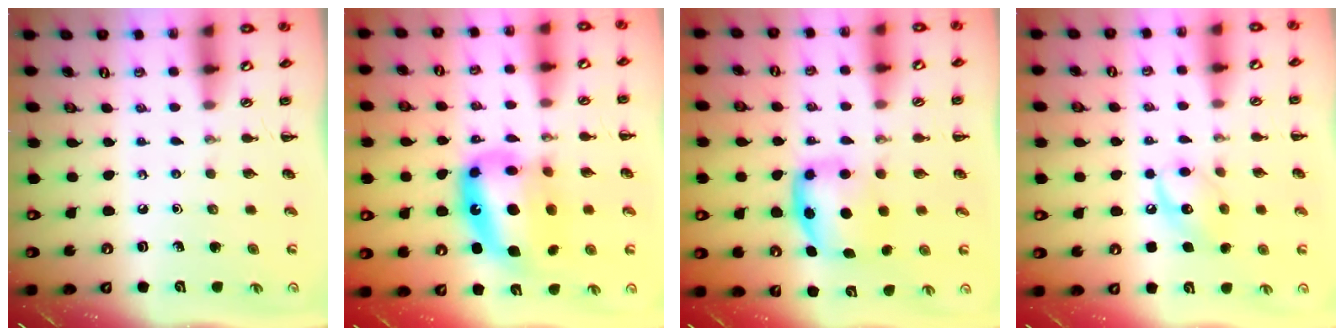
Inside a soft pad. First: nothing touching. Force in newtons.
{"total": 16.6, "press": 16.0, "slide": 4.2}
{"total": 6.6, "press": 6.6, "slide": 0.4}
{"total": 10.1, "press": 10.0, "slide": 0.6}